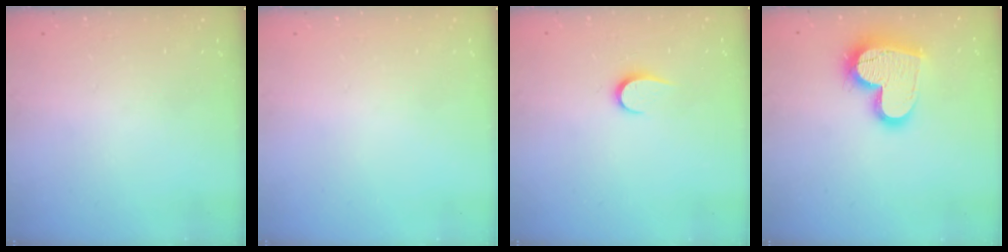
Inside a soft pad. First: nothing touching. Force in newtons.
{"total": 0.0}
{"total": 5.0, "press": 5.0, "slide": 0.5}
{"total": 18.2, "press": 18.1, "slide": 1.5}